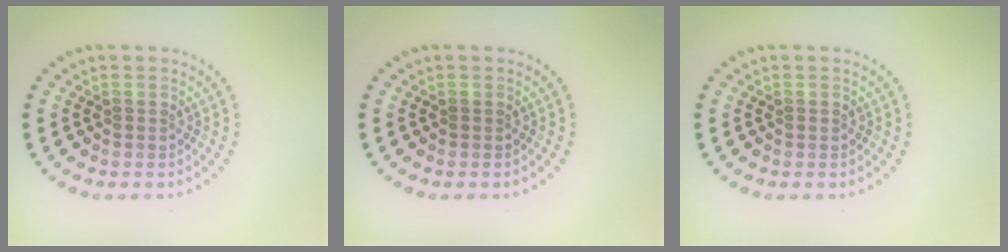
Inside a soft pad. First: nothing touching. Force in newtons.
{"total": 0.0}
{"total": 0.0}